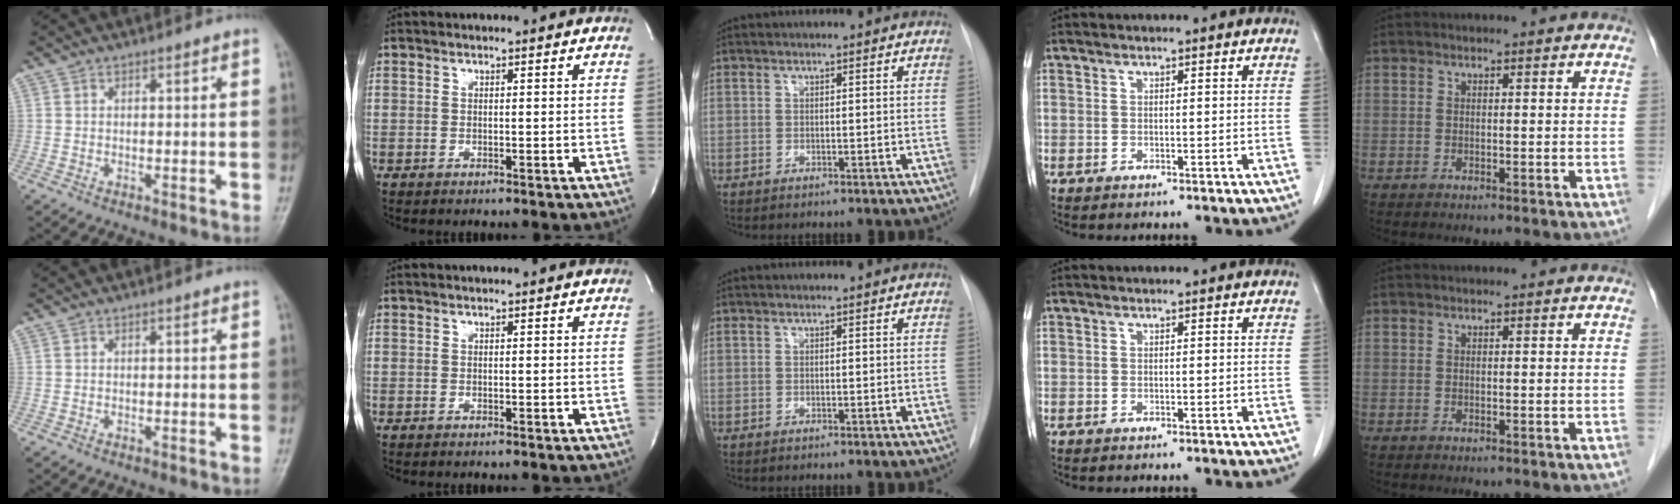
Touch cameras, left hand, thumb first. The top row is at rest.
{}